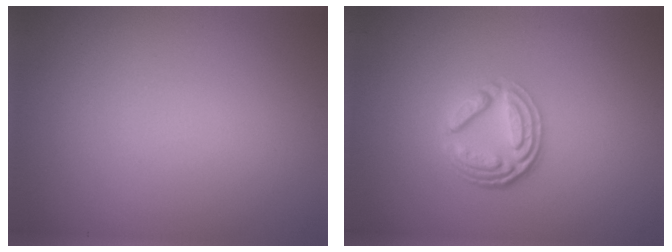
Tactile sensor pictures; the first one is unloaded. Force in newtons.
{"total": 4.0, "press": 2.9, "slide": 2.7}